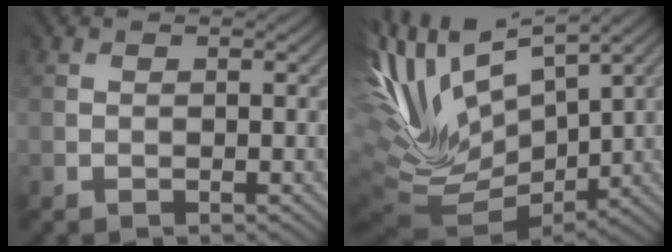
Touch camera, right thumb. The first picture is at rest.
{"total": 13.5, "force": [3.7, 6.5, 11.2], "torque": [-0.237, 0.002, 0.101]}